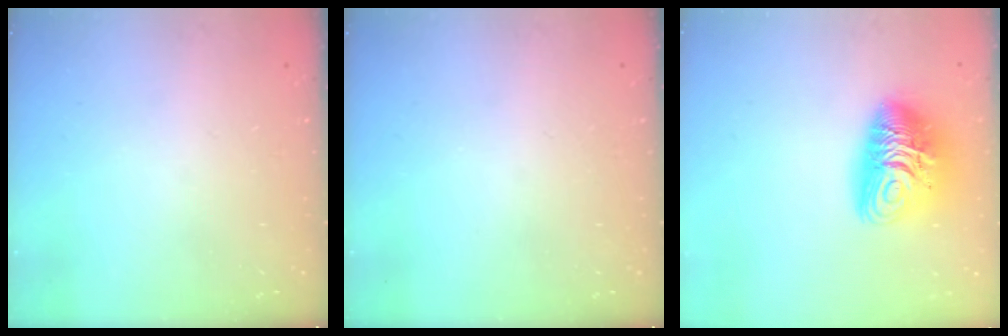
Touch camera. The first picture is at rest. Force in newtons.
{"total": 0.0}
{"total": 12.9, "press": 12.8, "slide": 1.3}